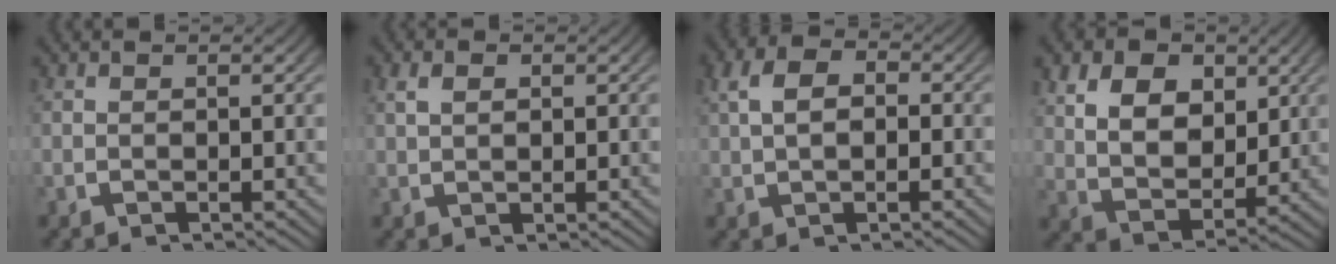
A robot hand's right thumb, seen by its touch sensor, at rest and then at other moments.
{"total": 1.8, "force": [0.9, 1.1, 1.1], "torque": [-0.020, 0.003, 0.018]}
{"total": 4.6, "force": [1.0, 3.1, 3.2], "torque": [-0.053, 0.008, 0.014]}
{"total": 8.5, "force": [1.4, 6.2, 5.6], "torque": [-0.110, -0.035, 0.033]}